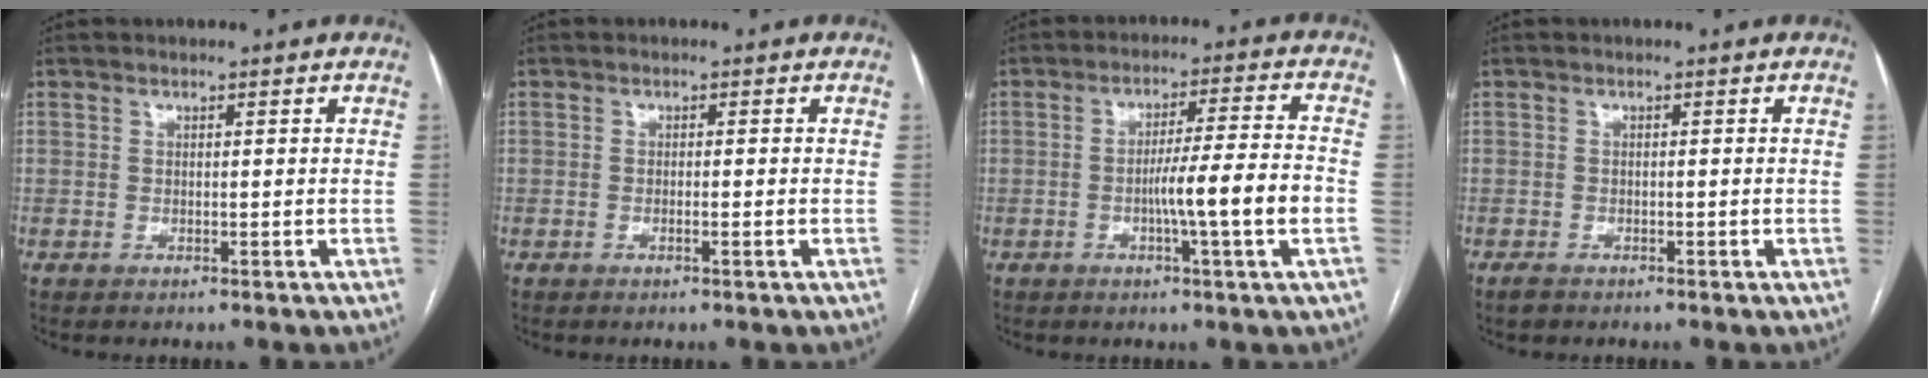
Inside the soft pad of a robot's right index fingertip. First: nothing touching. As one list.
[{"total": 1.0, "force": [-0.4, -0.2, 0.9], "torque": [-0.017, 0.000, -0.007]}, {"total": 9.2, "force": [-2.3, -1.1, 8.9], "torque": [-0.145, 0.001, -0.037]}, {"total": 1.2, "force": [-1.0, 0.6, 0.5], "torque": [-0.013, -0.001, -0.015]}]